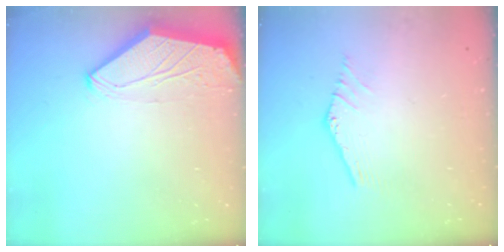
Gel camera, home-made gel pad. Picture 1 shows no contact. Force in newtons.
{"total": 1.4, "press": 1.3, "slide": 0.1}